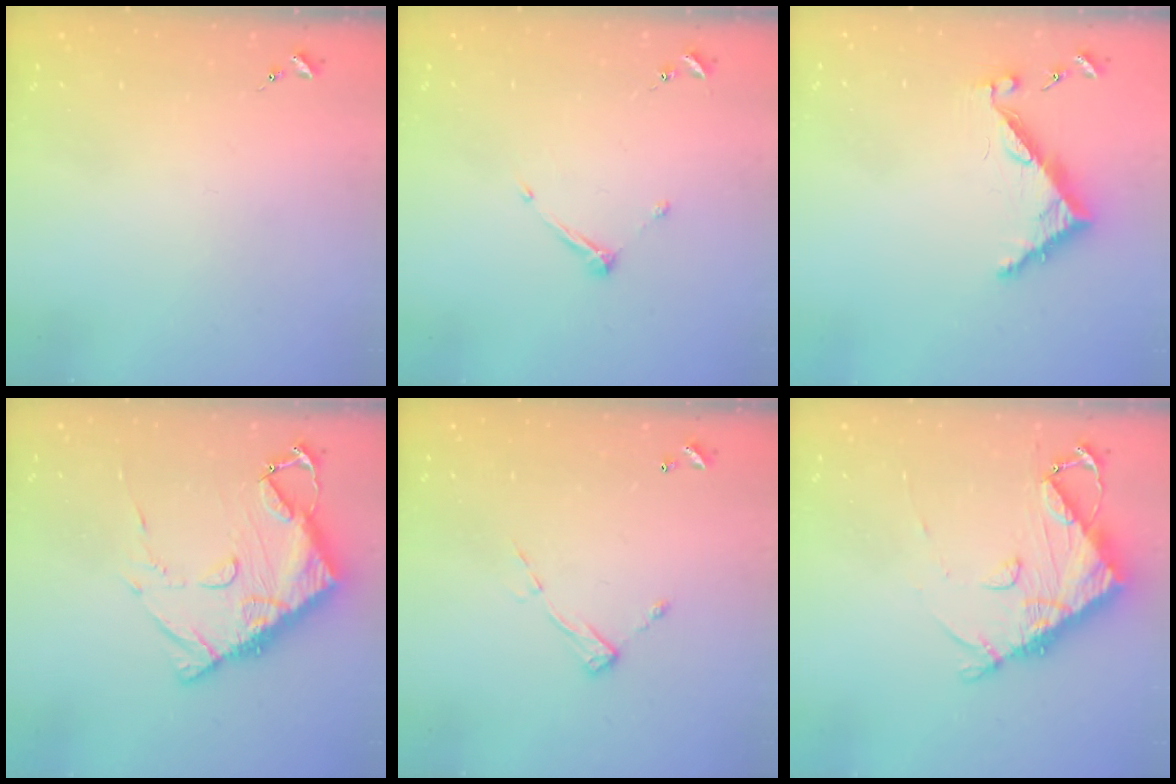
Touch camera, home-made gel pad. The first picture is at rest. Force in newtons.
{"total": 5.9, "press": 5.9, "slide": 0.6}
{"total": 6.7, "press": 6.6, "slide": 0.6}
{"total": 14.3, "press": 14.2, "slide": 1.3}
{"total": 6.9, "press": 6.9, "slide": 0.4}
{"total": 11.0, "press": 10.9, "slide": 1.4}